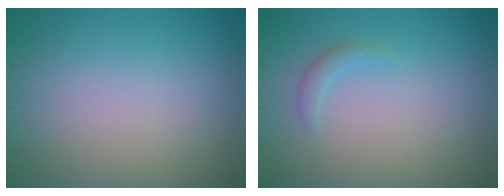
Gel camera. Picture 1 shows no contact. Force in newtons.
{"total": 1.1, "press": 1.1, "slide": 0.1}